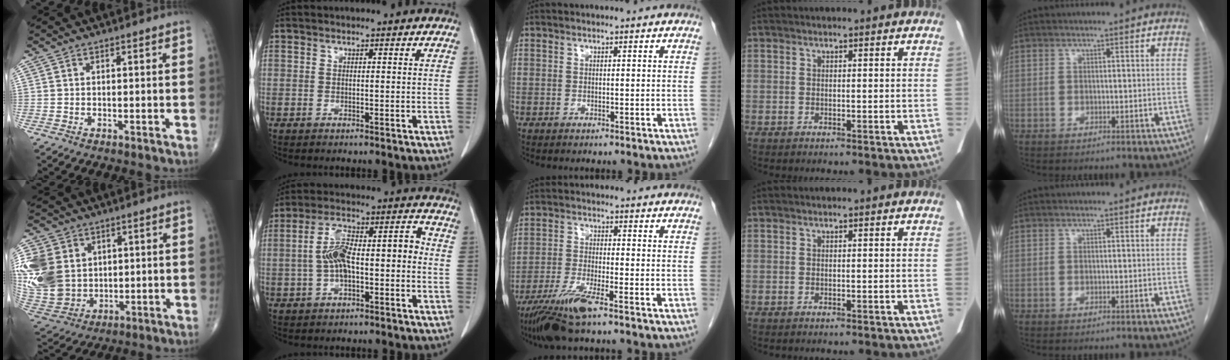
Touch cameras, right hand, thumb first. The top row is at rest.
{"thumb": {"total": 19.5, "force": [3.8, 15.8, 10.9], "torque": [-0.251, -0.002, 0.095]}, "index": {"total": 9.9, "force": [-1.7, 3.8, 9.0], "torque": [-0.170, 0.048, -0.024]}, "middle": {"total": 7.9, "force": [-5.4, 0.4, 5.8], "torque": [-0.117, -0.023, -0.104]}}